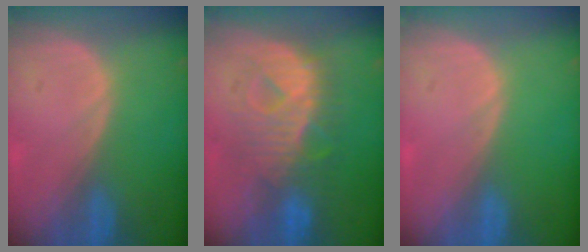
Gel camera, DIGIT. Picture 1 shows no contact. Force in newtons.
{"total": 9.0, "press": 9.0, "slide": 0.3}
{"total": 0.0}